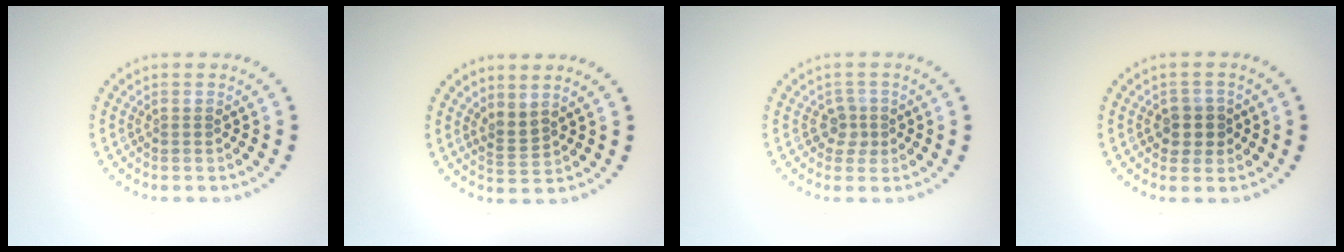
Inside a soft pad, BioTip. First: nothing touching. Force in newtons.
{"total": 1.7, "press": 1.3, "slide": 1.1}
{"total": 1.8, "press": 1.3, "slide": 1.2}
{"total": 2.4, "press": 2.2, "slide": 0.9}